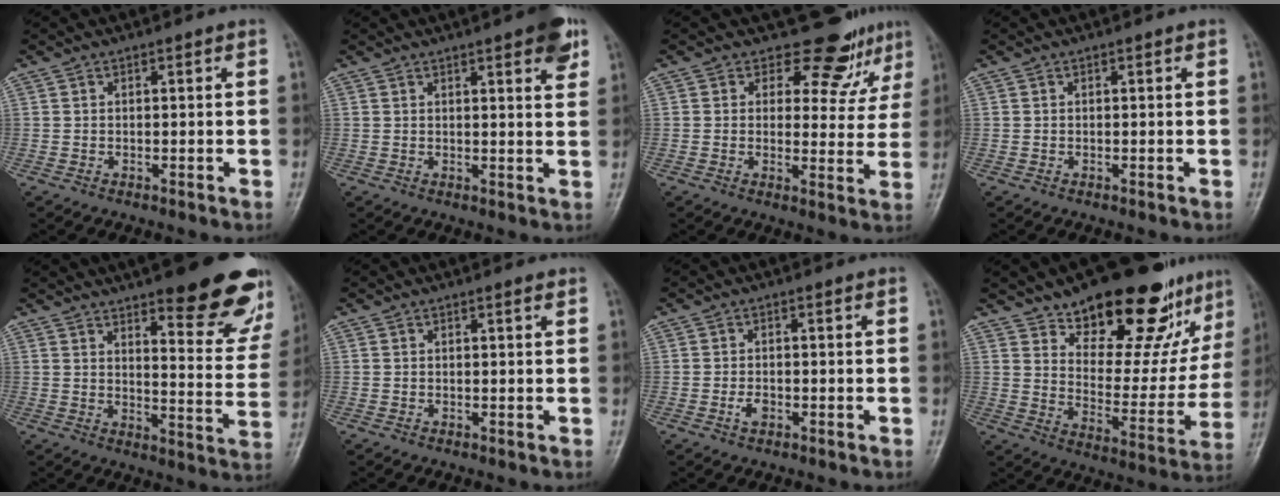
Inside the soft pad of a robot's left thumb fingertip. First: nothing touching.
{"total": 6.7, "force": [3.7, 1.6, 5.3], "torque": [-0.056, -0.013, 0.044]}
{"total": 8.4, "force": [6.9, 4.5, 1.3], "torque": [0.026, -0.048, 0.074]}
{"total": 0.0}
{"total": 22.4, "force": [14.9, 6.4, 15.5], "torque": [-0.158, -0.072, 0.185]}
{"total": 0.9, "force": [0.6, 0.1, 0.6], "torque": [-0.008, -0.002, 0.008]}
{"total": 2.0, "force": [-0.8, 1.2, 1.4], "torque": [-0.024, 0.003, -0.015]}
{"total": 24.2, "force": [16.7, 9.9, 14.4], "torque": [-0.152, -0.091, 0.246]}